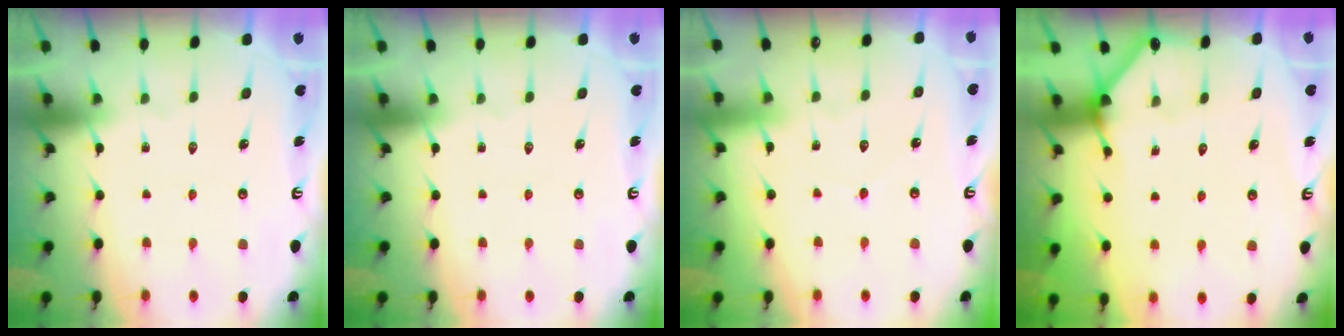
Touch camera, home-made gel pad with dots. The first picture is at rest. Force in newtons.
{"total": 0.0}
{"total": 2.8, "press": 2.7, "slide": 0.4}
{"total": 2.4, "press": 2.4, "slide": 0.2}